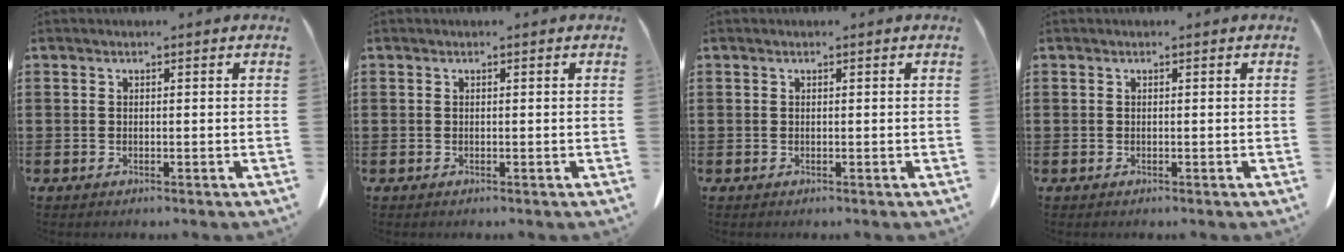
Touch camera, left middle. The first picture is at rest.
{"total": 0.0}
{"total": 0.0}
{"total": 0.0}